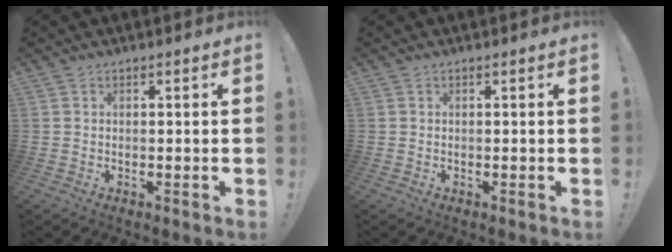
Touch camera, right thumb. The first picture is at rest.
{"total": 0.0}